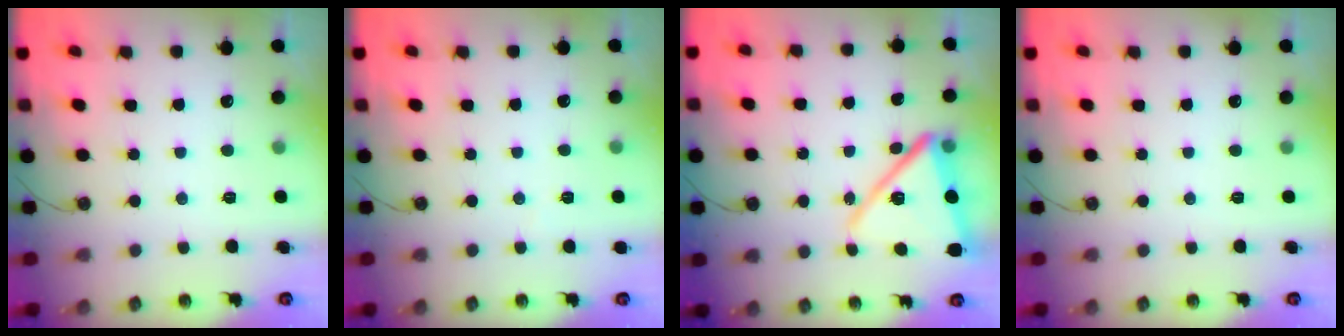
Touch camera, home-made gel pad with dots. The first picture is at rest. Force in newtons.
{"total": 1.6, "press": 1.4, "slide": 0.7}
{"total": 16.7, "press": 16.6, "slide": 1.6}
{"total": 0.0}